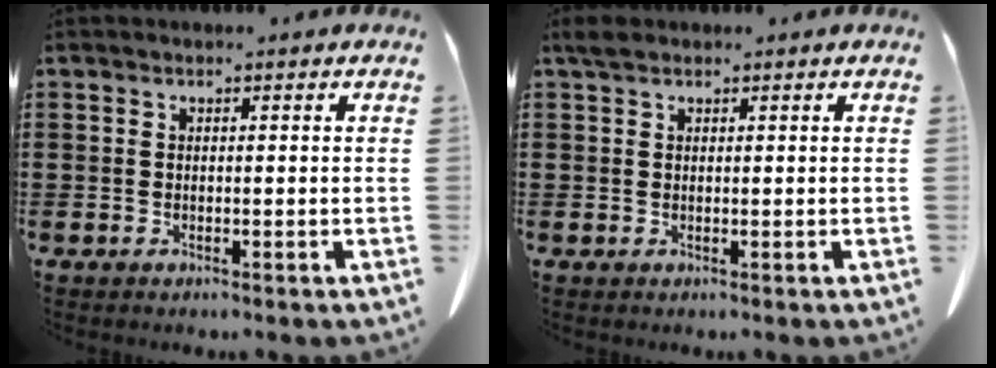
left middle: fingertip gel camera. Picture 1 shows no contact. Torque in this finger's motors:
{"motor_torque": [0.85, 0.94, 0.10, 0.05]}